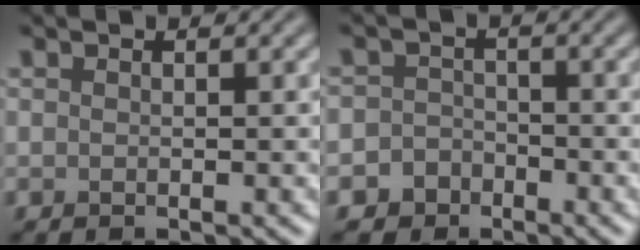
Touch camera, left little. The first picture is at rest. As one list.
[{"total": 3.3, "force": [-2.0, 2.6, 0.2], "torque": [0.033, 0.001, -0.042]}]